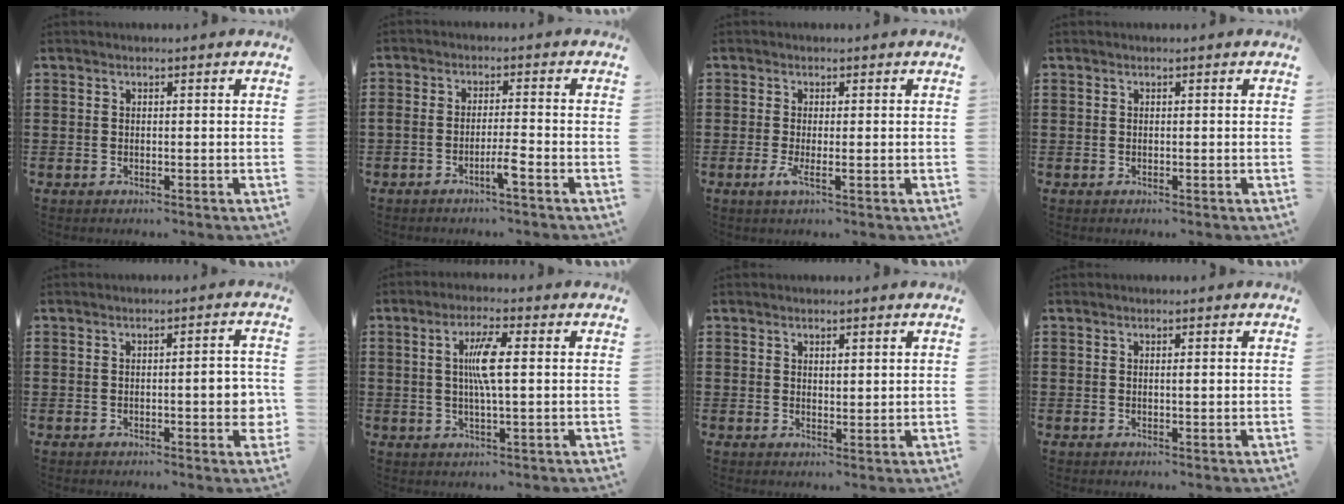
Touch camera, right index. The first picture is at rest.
{"total": 3.5, "force": [-2.2, 0.0, 2.7], "torque": [-0.047, 0.001, -0.041]}
{"total": 2.6, "force": [-0.8, 0.3, 2.5], "torque": [-0.057, -0.010, -0.018]}
{"total": 0.0}
{"total": 4.4, "force": [-0.6, 1.0, 4.2], "torque": [-0.052, -0.003, -0.014]}
{"total": 5.6, "force": [0.7, 0.8, 5.6], "torque": [-0.106, 0.000, 0.008]}
{"total": 1.3, "force": [1.0, 0.5, 0.5], "torque": [-0.011, 0.004, 0.019]}
{"total": 1.0, "force": [0.1, 0.2, 1.0], "torque": [-0.019, 0.001, 0.001]}